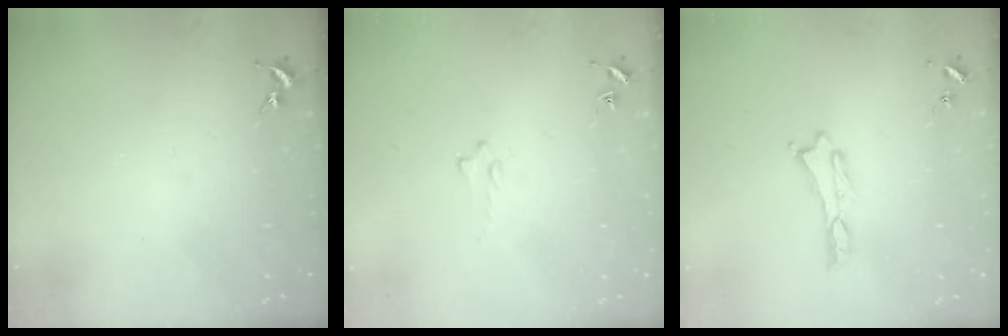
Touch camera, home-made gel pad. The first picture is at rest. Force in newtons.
{"total": 0.8, "press": 0.7, "slide": 0.2}
{"total": 0.0}